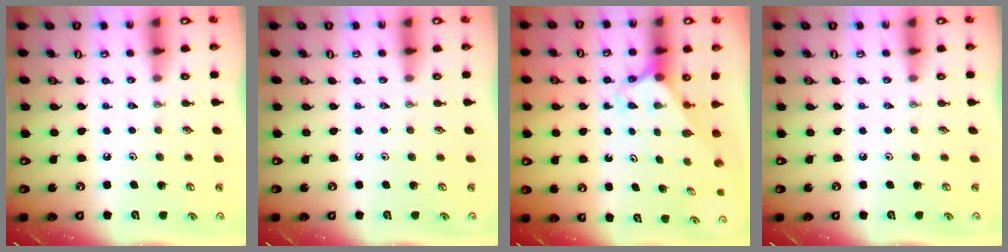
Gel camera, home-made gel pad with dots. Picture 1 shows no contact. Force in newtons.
{"total": 0.0}
{"total": 2.4, "press": 2.4, "slide": 0.2}
{"total": 0.0}